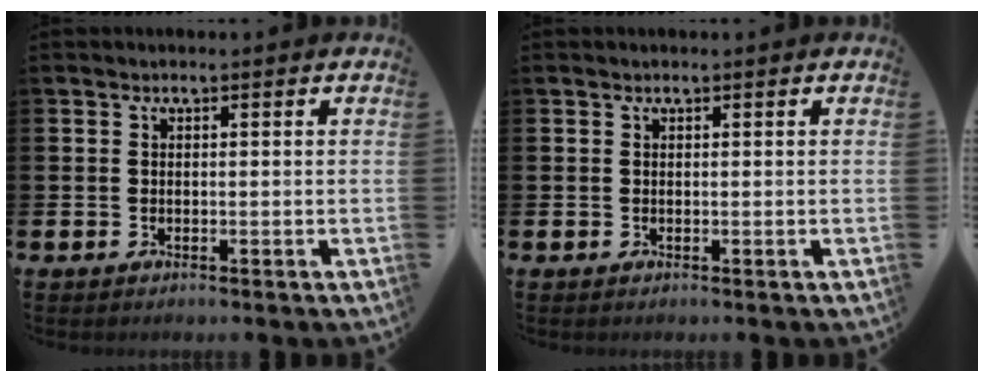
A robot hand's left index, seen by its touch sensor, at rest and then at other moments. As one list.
[{"total": 0.0}]